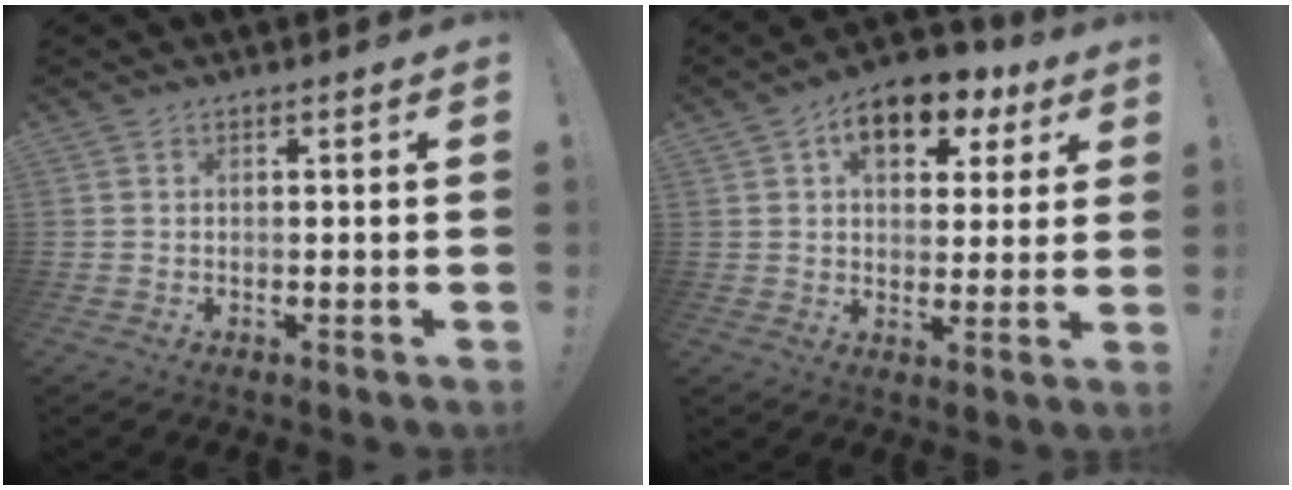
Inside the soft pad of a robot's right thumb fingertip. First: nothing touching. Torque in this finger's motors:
{"motor_torque": [0.61, 2.88, 0.49, -0.14, 0.06]}